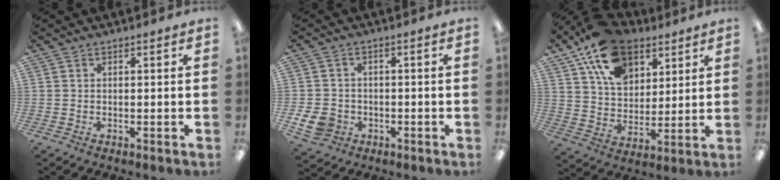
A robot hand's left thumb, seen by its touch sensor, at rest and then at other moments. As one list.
[{"total": 5.6, "force": [-2.0, 4.8, 2.1], "torque": [-0.051, 0.009, -0.039]}, {"total": 18.1, "force": [11.0, 11.4, 8.8], "torque": [-0.157, -0.040, 0.203]}]